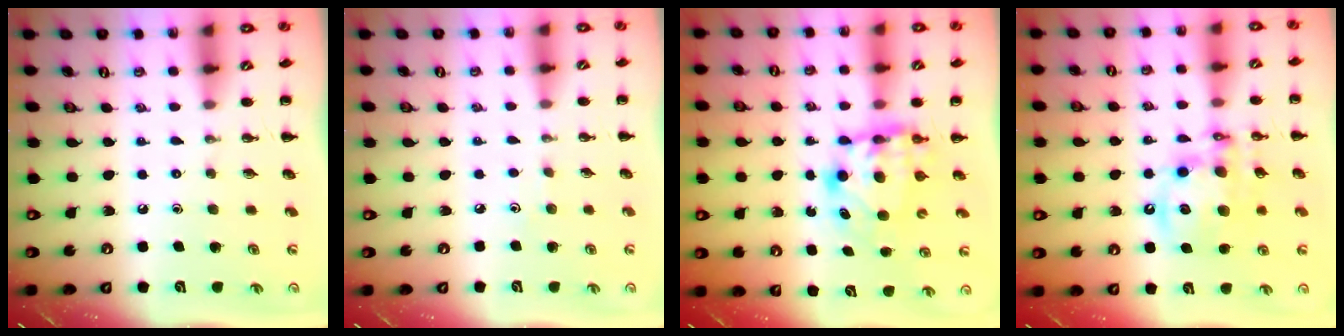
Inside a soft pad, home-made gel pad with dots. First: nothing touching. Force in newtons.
{"total": 2.6, "press": 2.5, "slide": 0.8}
{"total": 6.4, "press": 6.4, "slide": 0.6}
{"total": 13.9, "press": 13.5, "slide": 3.3}